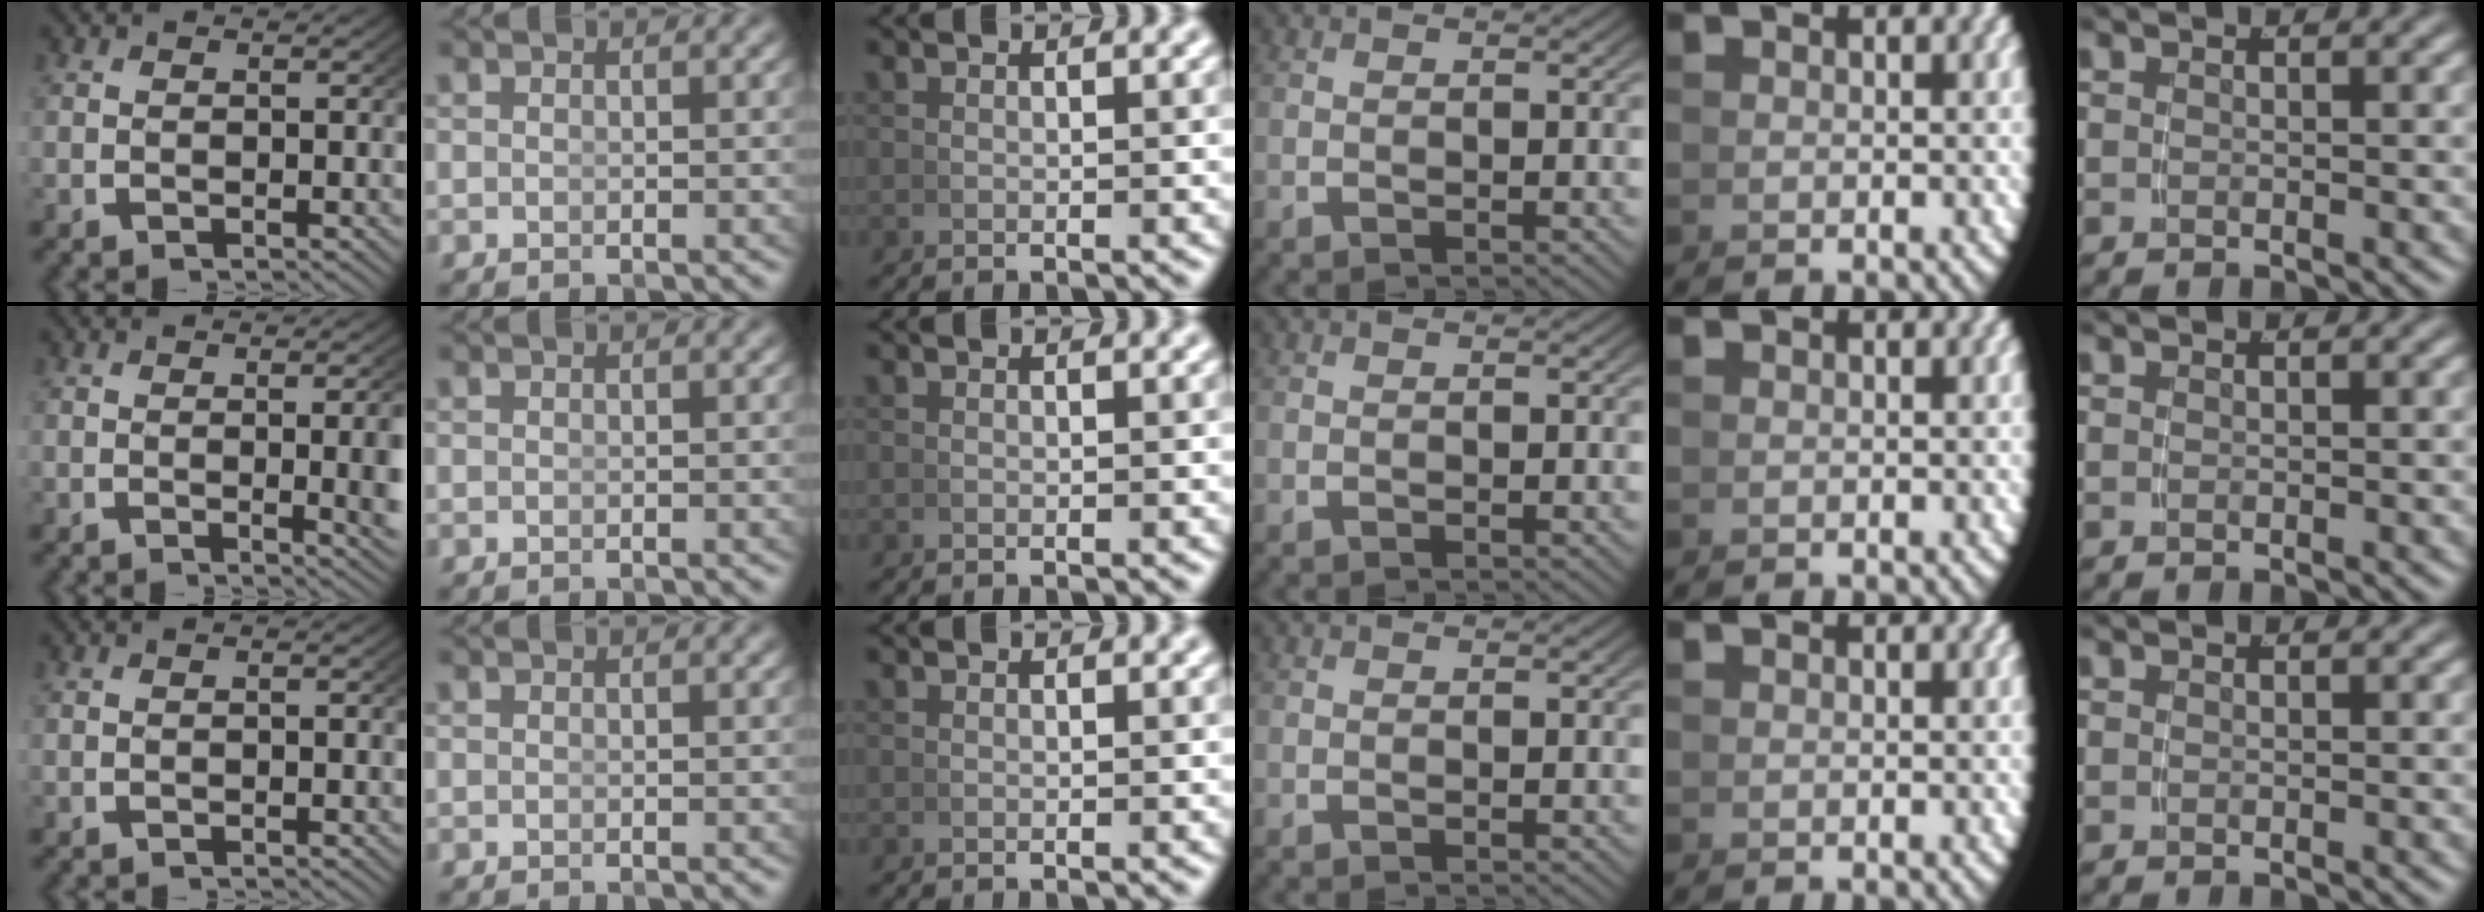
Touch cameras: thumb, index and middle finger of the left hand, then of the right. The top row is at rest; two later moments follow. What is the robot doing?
{"motion": "lift_and_place", "object": "dispenser bottle"}